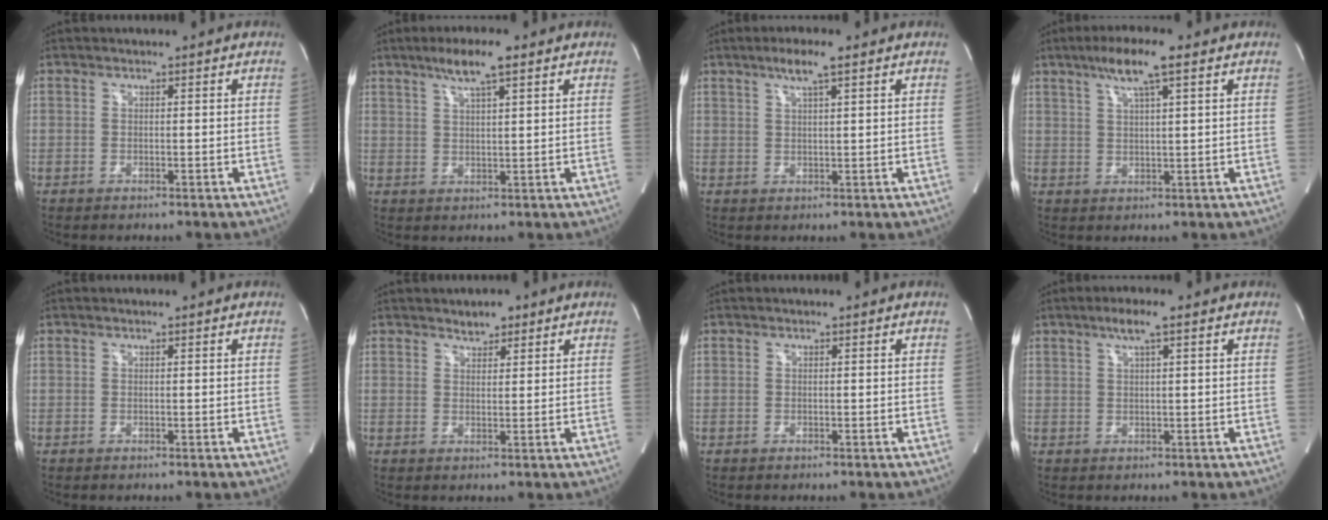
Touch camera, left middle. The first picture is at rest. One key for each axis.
{"total": 6.0, "fx": 3.8, "fy": 0.5, "fz": 4.6, "tx": -0.086, "ty": 0.008, "tz": 0.068}
{"total": 4.1, "fx": 2.5, "fy": 0.1, "fz": 3.2, "tx": -0.064, "ty": 0.004, "tz": 0.045}
{"total": 6.7, "fx": 3.9, "fy": 0.3, "fz": 5.5, "tx": -0.105, "ty": 0.011, "tz": 0.069}
{"total": 0.0}
{"total": 2.3, "fx": 1.8, "fy": 1.0, "fz": 0.9, "tx": -0.016, "ty": 0.001, "tz": 0.029}
{"total": 0.0}
{"total": 3.3, "fx": 1.9, "fy": 0.0, "fz": 2.8, "tx": -0.057, "ty": 0.005, "tz": 0.035}